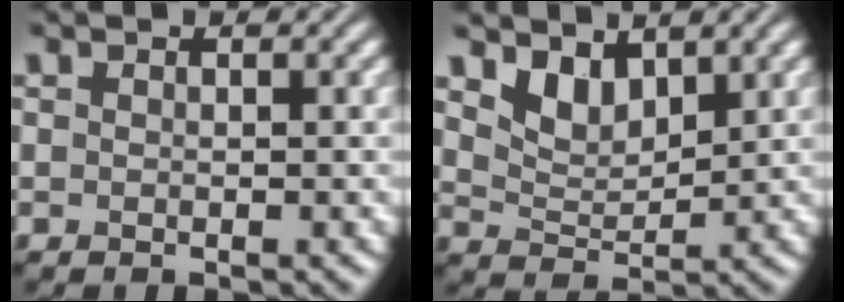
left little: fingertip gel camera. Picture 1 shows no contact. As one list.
[{"total": 3.0, "force": [2.2, 1.5, 1.3], "torque": [-0.035, -0.011, 0.042]}]